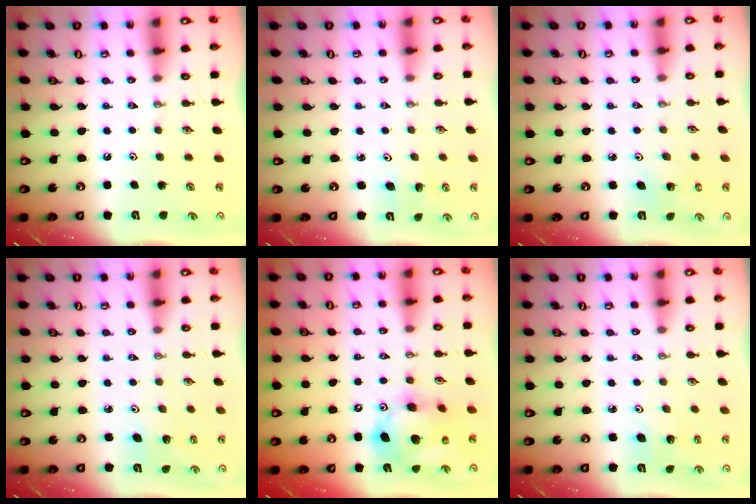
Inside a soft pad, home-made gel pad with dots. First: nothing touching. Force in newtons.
{"total": 3.5, "press": 3.5, "slide": 0.3}
{"total": 2.3, "press": 2.3, "slide": 0.2}
{"total": 5.7, "press": 5.5, "slide": 1.2}
{"total": 15.5, "press": 15.3, "slide": 2.4}
{"total": 5.7, "press": 5.5, "slide": 1.2}